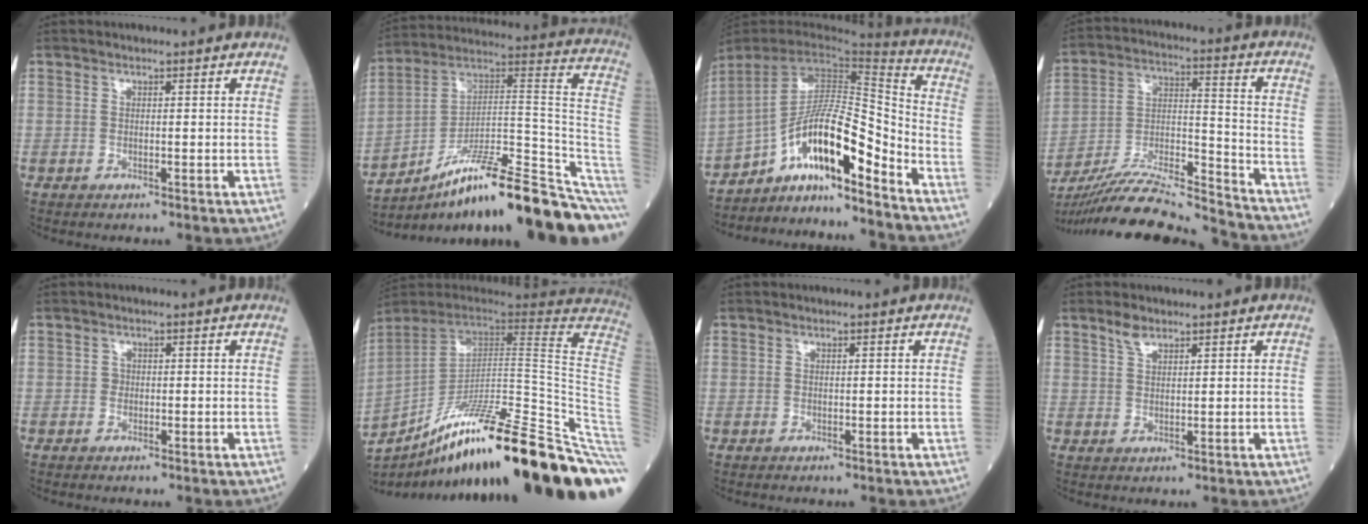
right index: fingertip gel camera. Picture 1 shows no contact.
{"total": 23.3, "force": [-14.2, 3.0, 18.2], "torque": [-0.175, 0.059, -0.224]}
{"total": 16.5, "force": [-11.8, 1.6, 11.4], "torque": [-0.208, 0.023, -0.207]}
{"total": 19.9, "force": [-18.8, -0.2, 6.5], "torque": [-0.142, -0.001, -0.321]}
{"total": 0.7, "force": [0.0, 0.6, 0.2], "torque": [0.001, 0.002, -0.001]}
{"total": 34.8, "force": [-22.5, 0.3, 26.5], "torque": [-0.256, -0.017, -0.331]}
{"total": 0.0}
{"total": 2.4, "force": [1.9, 0.9, 1.2], "torque": [-0.027, 0.005, 0.039]}